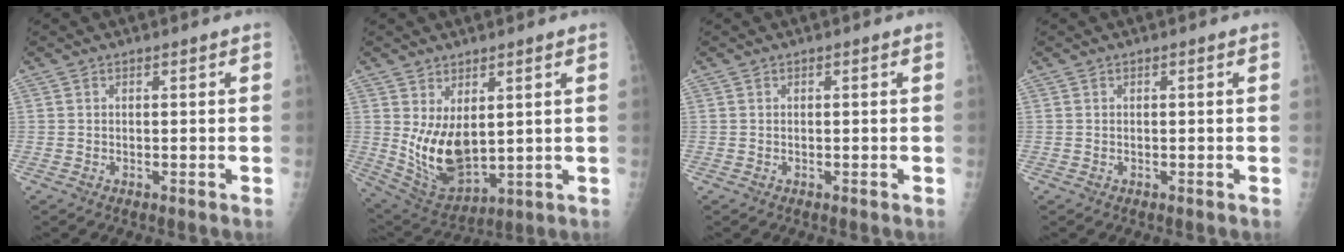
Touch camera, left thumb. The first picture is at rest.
{"total": 11.2, "force": [1.9, 6.2, 9.2], "torque": [-0.147, -0.028, 0.059]}
{"total": 0.0}
{"total": 0.0}